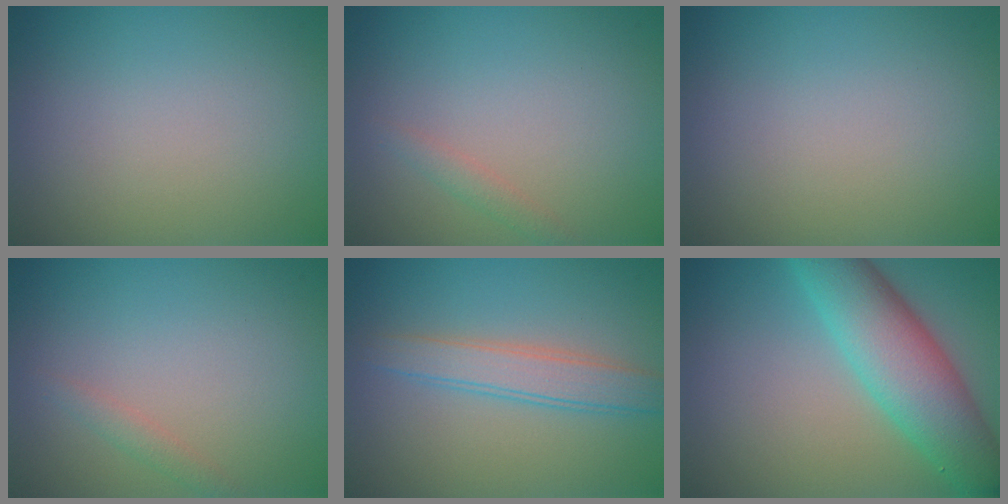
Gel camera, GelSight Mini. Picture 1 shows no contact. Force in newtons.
{"total": 1.0, "press": 1.0, "slide": 0.1}
{"total": 0.0}
{"total": 1.0, "press": 1.0, "slide": 0.1}
{"total": 3.0, "press": 3.0, "slide": 0.0}
{"total": 8.0, "press": 8.0, "slide": 0.1}